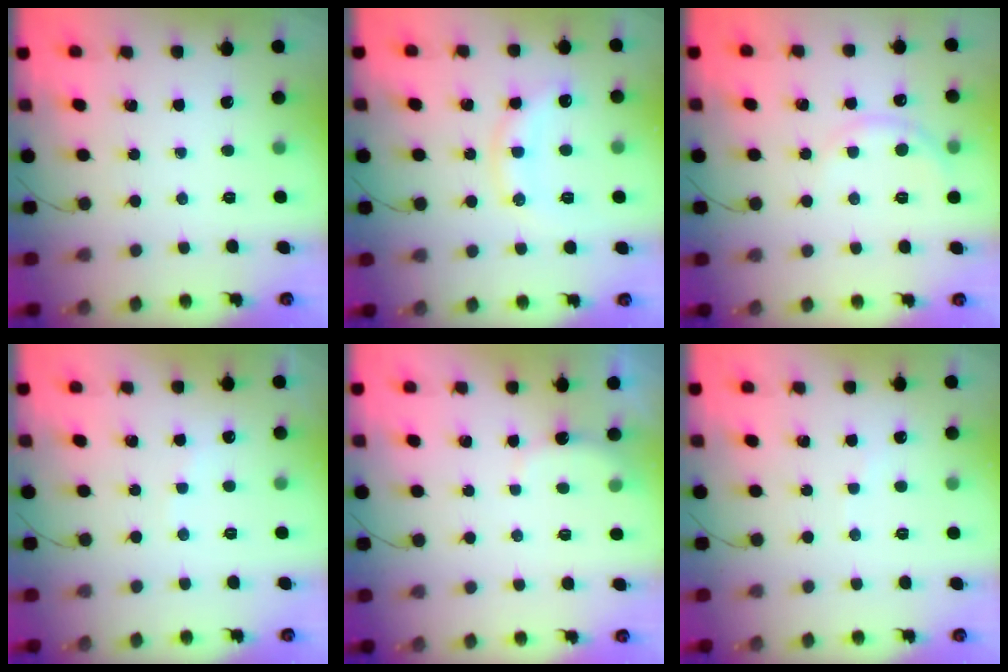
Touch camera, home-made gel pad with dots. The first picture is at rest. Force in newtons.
{"total": 11.8, "press": 11.8, "slide": 0.8}
{"total": 3.9, "press": 3.7, "slide": 1.0}
{"total": 5.1, "press": 5.1, "slide": 0.8}
{"total": 3.0, "press": 2.9, "slide": 0.8}
{"total": 2.7, "press": 2.7, "slide": 0.7}